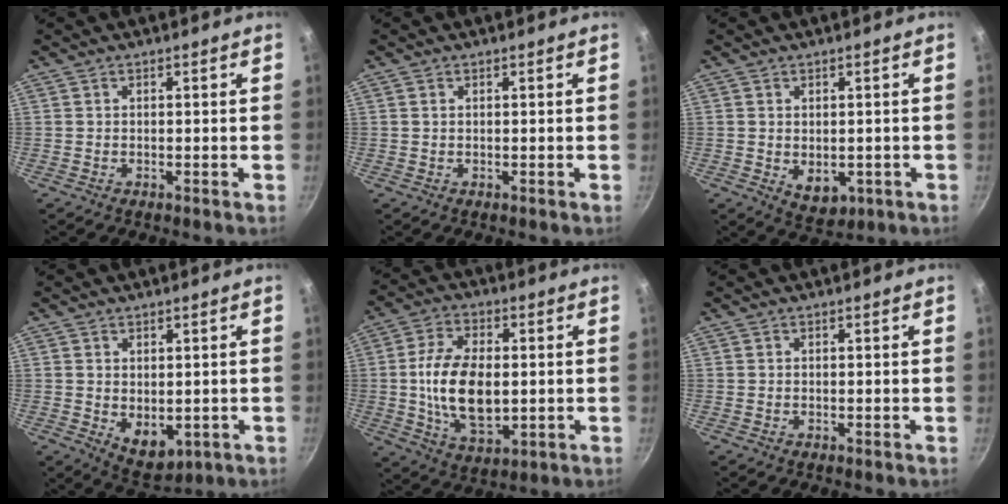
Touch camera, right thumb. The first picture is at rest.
{"total": 0.0}
{"total": 5.4, "force": [-0.7, 3.8, 3.7], "torque": [-0.041, -0.005, 0.004]}
{"total": 6.3, "force": [0.0, 4.3, 4.6], "torque": [-0.050, -0.014, 0.017]}
{"total": 14.3, "force": [-0.2, 8.2, 11.8], "torque": [-0.207, 0.002, -0.001]}
{"total": 0.0}